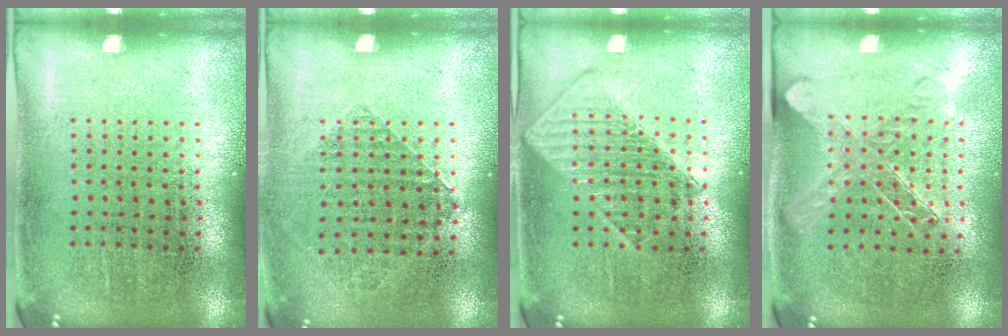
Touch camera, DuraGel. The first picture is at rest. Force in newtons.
{"total": 0.9, "press": 0.9, "slide": 0.2}
{"total": 1.1, "press": 1.1, "slide": 0.2}
{"total": 1.4, "press": 1.3, "slide": 0.6}